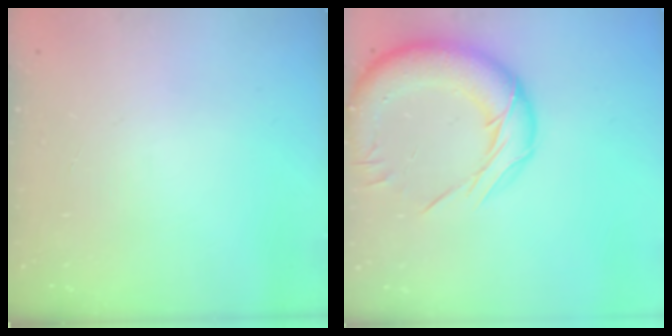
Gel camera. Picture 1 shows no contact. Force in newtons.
{"total": 18.5, "press": 18.2, "slide": 3.6}